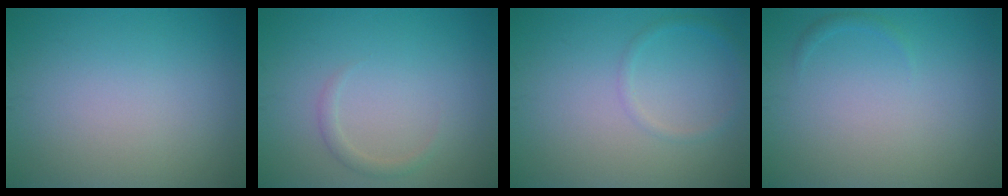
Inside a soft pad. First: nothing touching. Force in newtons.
{"total": 1.0, "press": 1.0, "slide": 0.1}
{"total": 1.1, "press": 1.1, "slide": 0.1}
{"total": 0.6, "press": 0.6, "slide": 0.0}